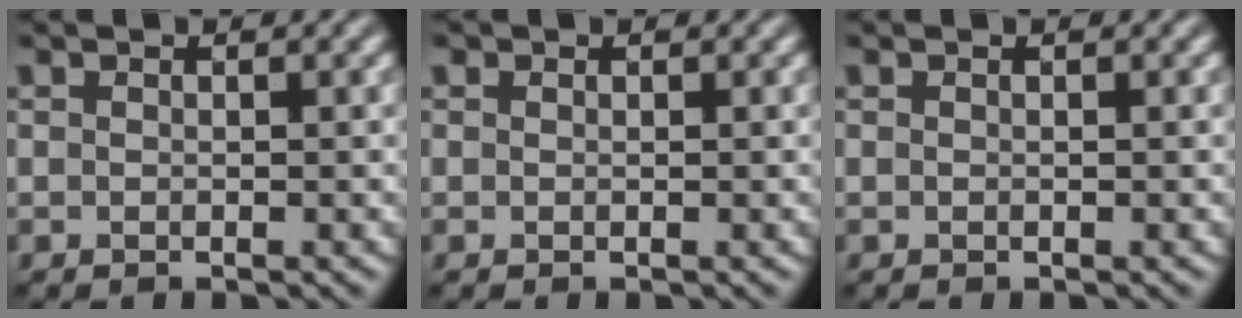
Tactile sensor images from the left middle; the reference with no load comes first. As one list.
[{"total": 0.0}, {"total": 0.0}]